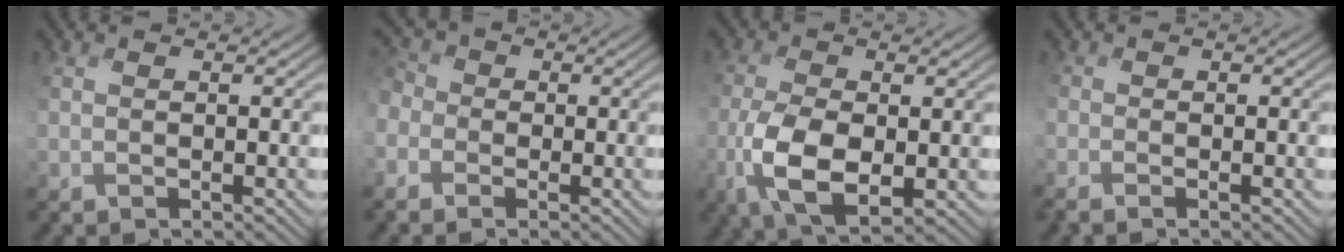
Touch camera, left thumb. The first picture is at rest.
{"total": 4.9, "force": [-1.5, 4.2, 2.2], "torque": [-0.089, -0.002, -0.042]}
{"total": 8.6, "force": [-2.2, 4.4, 7.0], "torque": [-0.163, -0.015, -0.043]}
{"total": 1.8, "force": [-1.4, 0.5, 0.9], "torque": [-0.026, -0.009, -0.034]}